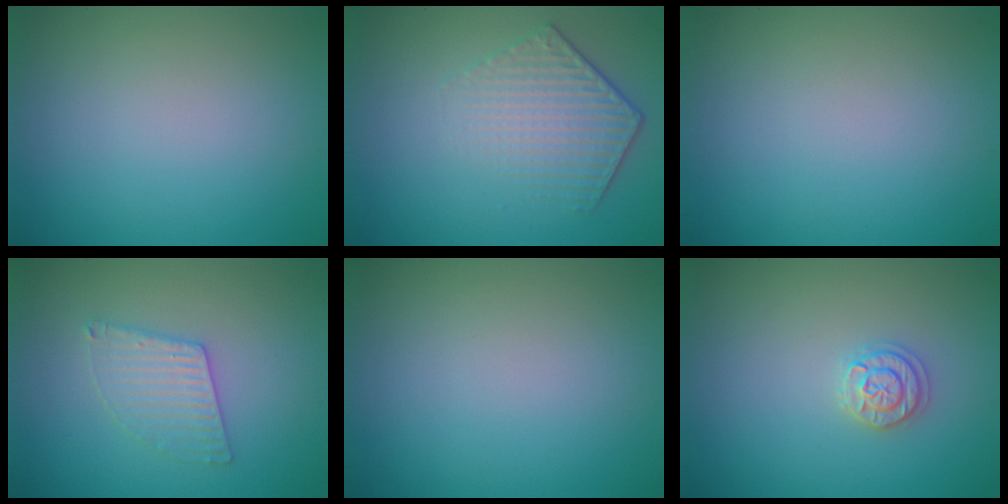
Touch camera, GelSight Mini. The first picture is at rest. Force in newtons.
{"total": 4.4, "press": 3.0, "slide": 3.1}
{"total": 0.0}
{"total": 2.8, "press": 2.8, "slide": 0.3}
{"total": 0.0}
{"total": 1.8, "press": 1.8, "slide": 0.1}